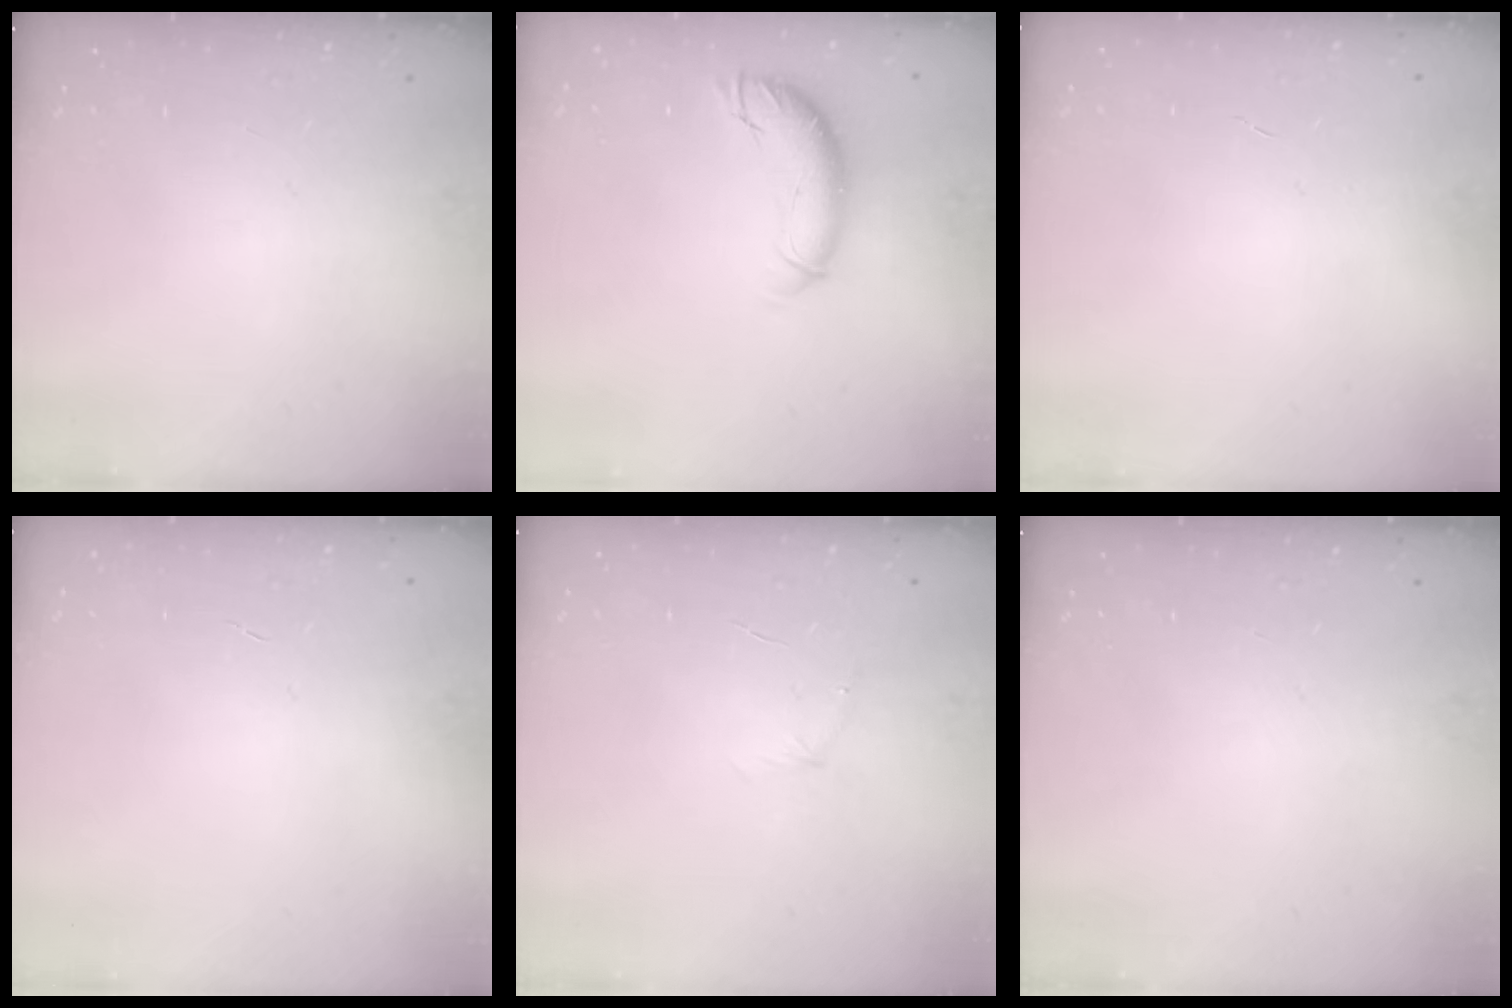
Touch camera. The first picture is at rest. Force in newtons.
{"total": 9.9, "press": 9.8, "slide": 1.6}
{"total": 0.0}
{"total": 0.0}
{"total": 3.9, "press": 3.7, "slide": 1.2}
{"total": 0.0}